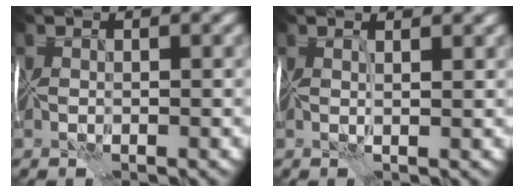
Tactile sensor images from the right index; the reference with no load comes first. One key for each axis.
{"total": 1.4, "fx": 1.1, "fy": -0.5, "fz": 0.8, "tx": -0.008, "ty": -0.001, "tz": 0.007}